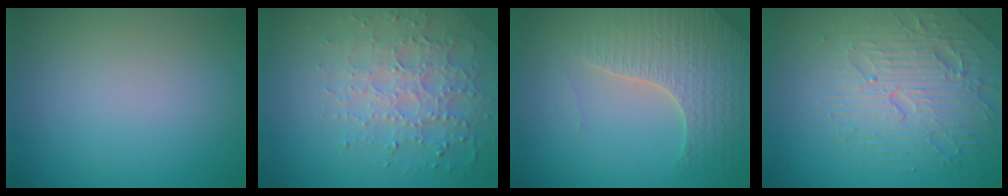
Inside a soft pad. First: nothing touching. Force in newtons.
{"total": 4.4, "press": 3.9, "slide": 2.1}
{"total": 3.9, "press": 3.9, "slide": 0.6}
{"total": 4.8, "press": 4.7, "slide": 1.1}